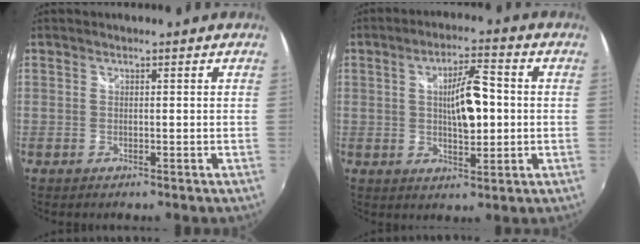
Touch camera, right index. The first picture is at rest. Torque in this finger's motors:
{"motor_torque": [1.09, 1.05, 0.31, 0.07]}